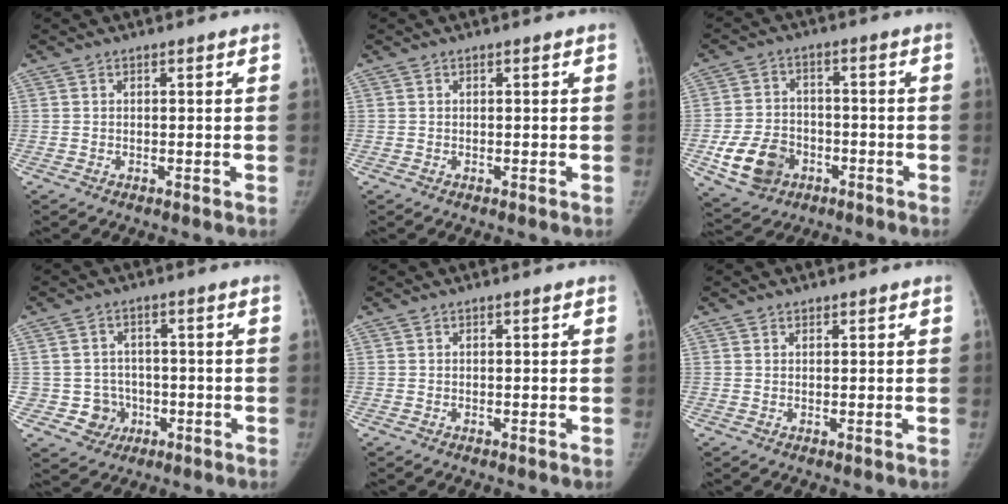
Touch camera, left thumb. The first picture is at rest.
{"total": 0.0}
{"total": 10.5, "force": [-4.1, 8.1, 5.3], "torque": [-0.079, 0.019, -0.063]}
{"total": 5.7, "force": [-1.3, 5.5, 0.5], "torque": [0.026, 0.015, -0.017]}
{"total": 0.0}
{"total": 0.6, "force": [0.5, 0.4, 0.0], "torque": [0.003, -0.004, 0.006]}